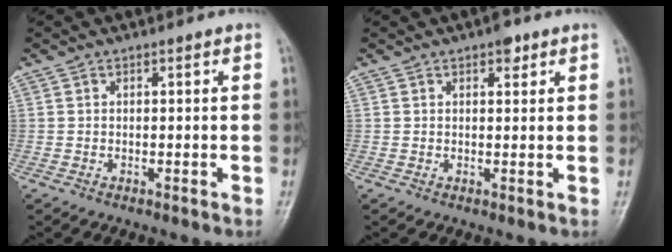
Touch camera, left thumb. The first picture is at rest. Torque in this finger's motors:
{"motor_torque": [1.22, 0.26, 0.41, -0.40, 0.01]}